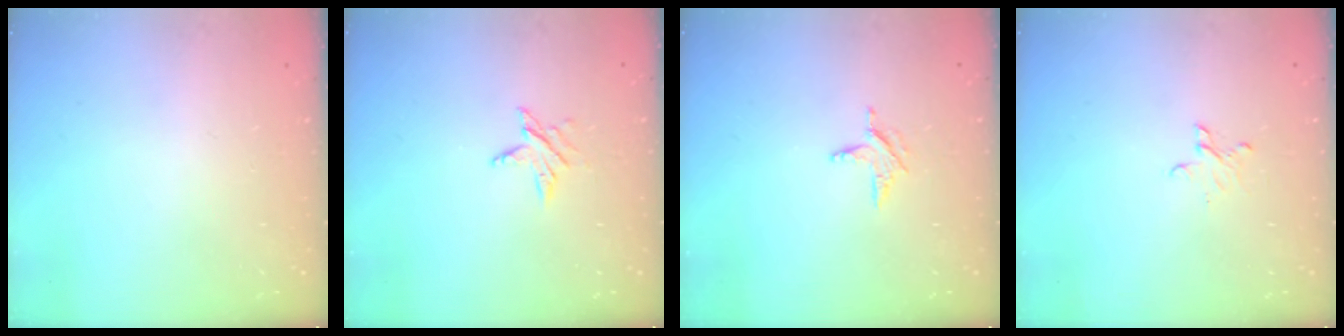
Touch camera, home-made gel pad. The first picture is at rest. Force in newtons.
{"total": 3.9, "press": 3.9, "slide": 0.5}
{"total": 4.4, "press": 4.4, "slide": 0.3}
{"total": 3.4, "press": 3.4, "slide": 0.3}